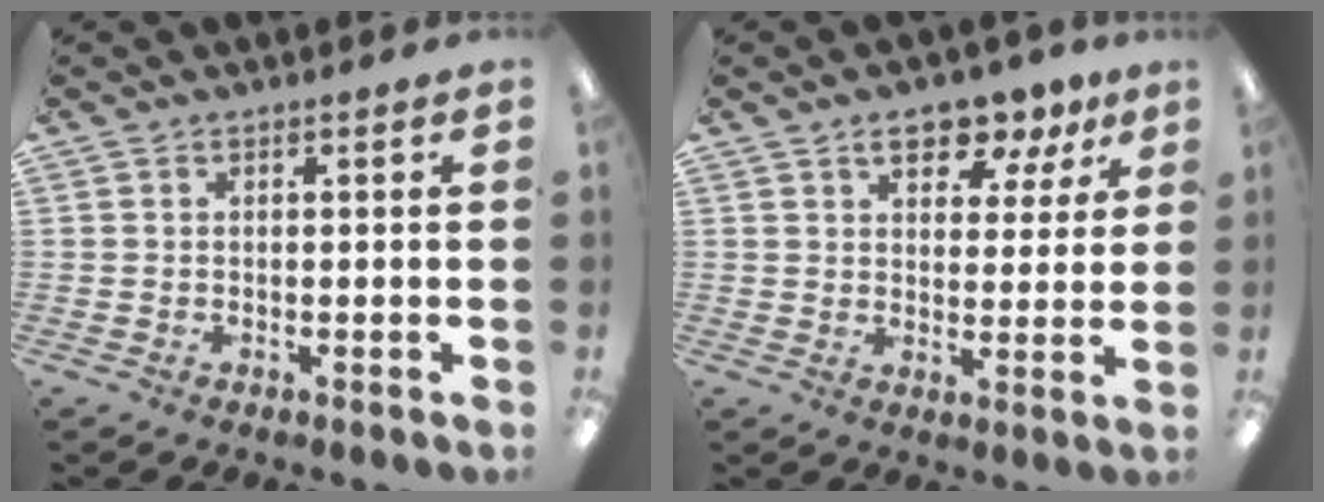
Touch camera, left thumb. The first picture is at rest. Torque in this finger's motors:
{"motor_torque": [1.19, 0.87, 0.71, -0.99, 0.08]}